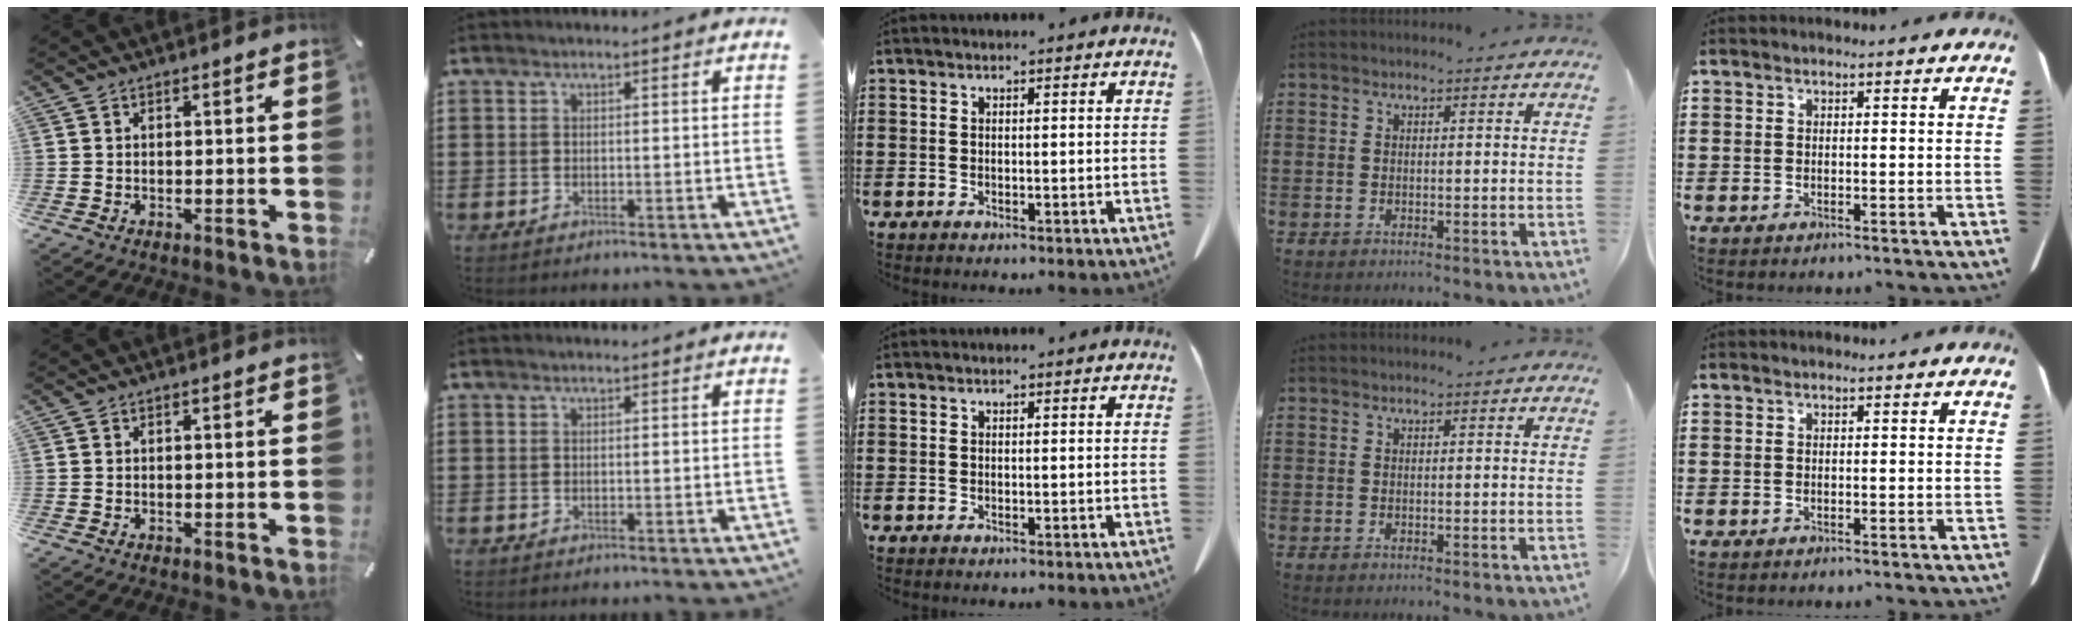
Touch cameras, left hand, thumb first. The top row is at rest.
{}